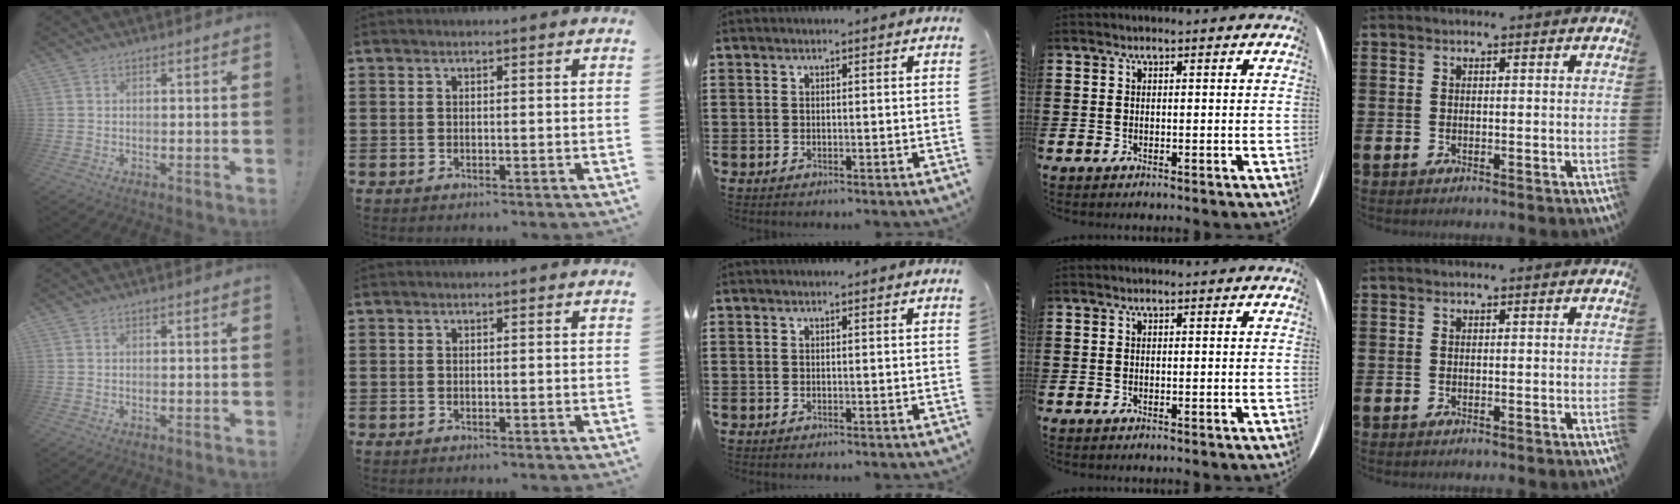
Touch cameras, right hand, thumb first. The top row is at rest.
{}